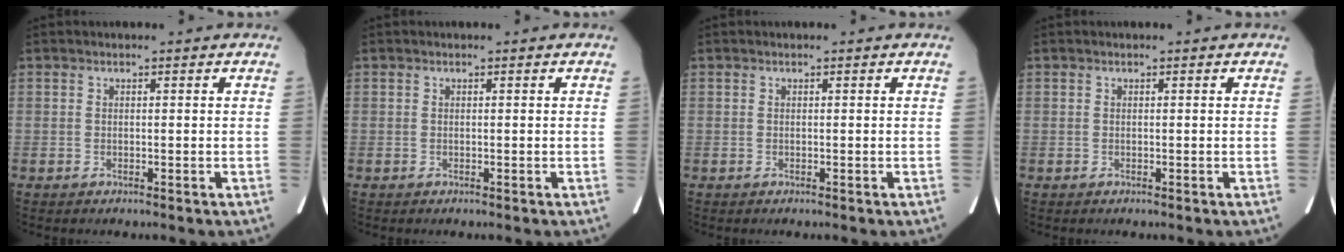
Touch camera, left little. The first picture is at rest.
{"total": 0.0}
{"total": 0.0}
{"total": 0.0}